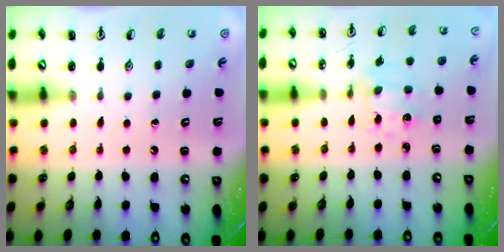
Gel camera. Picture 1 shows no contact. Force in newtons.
{"total": 3.2, "press": 3.1, "slide": 0.8}